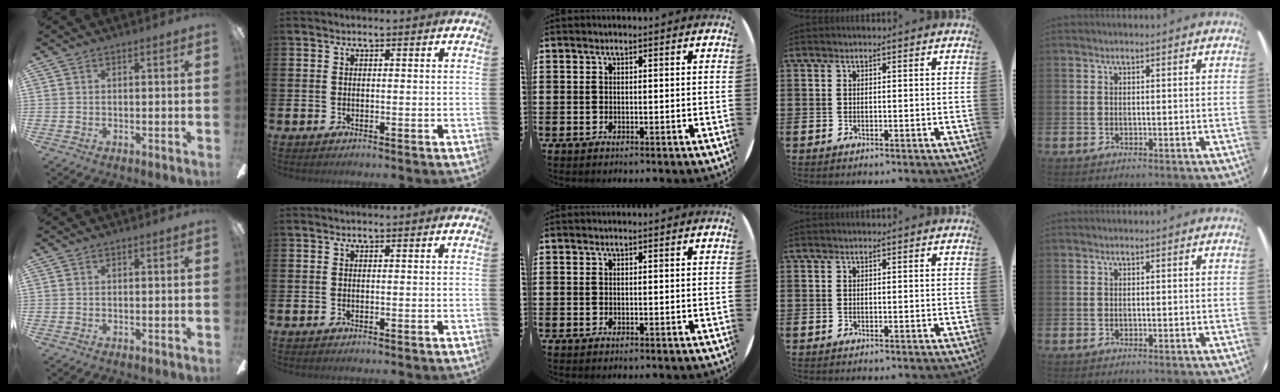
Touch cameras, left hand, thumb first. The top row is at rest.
{}